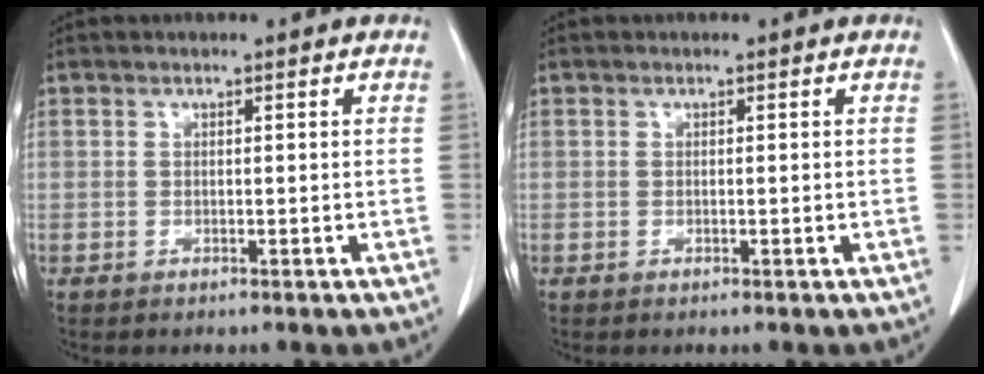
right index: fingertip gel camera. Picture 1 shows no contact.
{"total": 0.0}